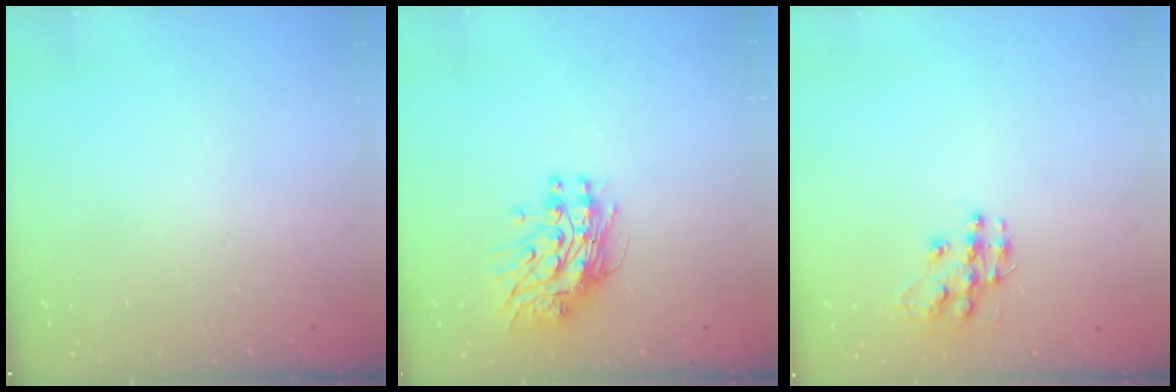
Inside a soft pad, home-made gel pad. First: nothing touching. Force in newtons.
{"total": 11.4, "press": 11.3, "slide": 1.0}
{"total": 10.0, "press": 10.0, "slide": 0.6}